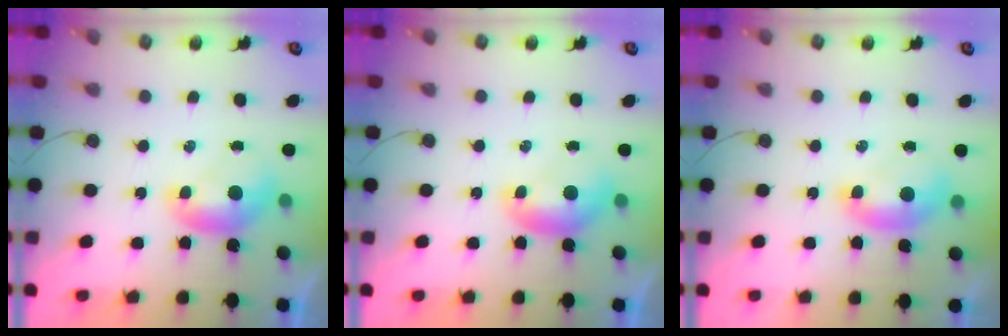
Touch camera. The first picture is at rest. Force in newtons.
{"total": 0.0}
{"total": 1.5, "press": 1.4, "slide": 0.6}